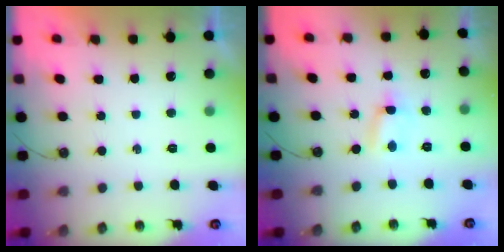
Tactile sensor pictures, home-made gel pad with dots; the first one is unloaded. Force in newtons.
{"total": 1.2, "press": 1.1, "slide": 0.6}